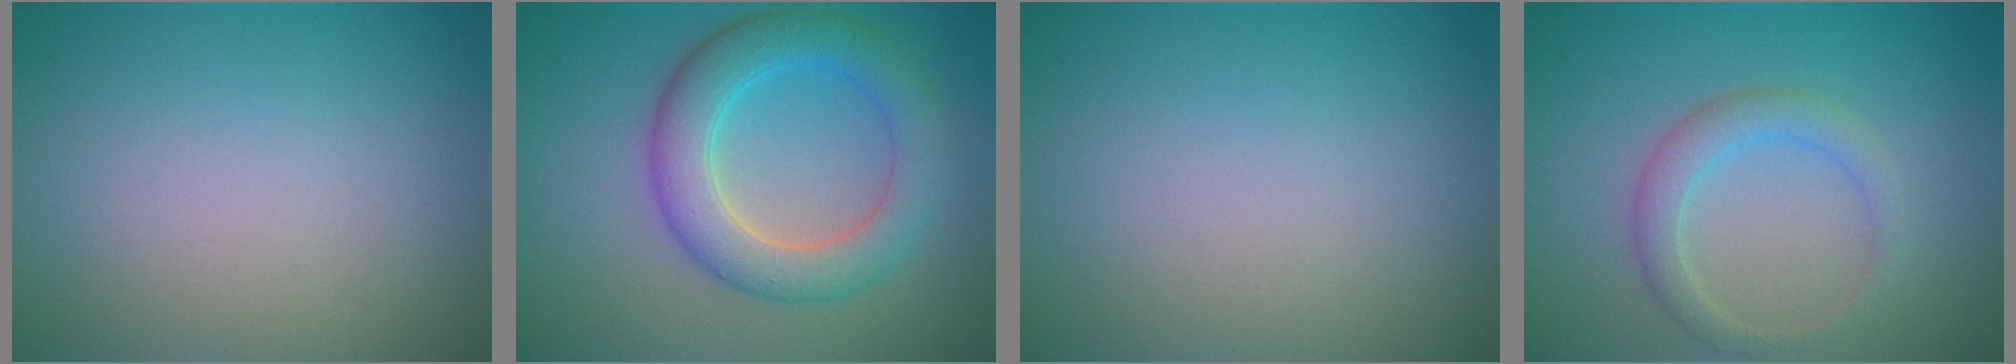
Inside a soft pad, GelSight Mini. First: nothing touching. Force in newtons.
{"total": 5.9, "press": 5.9, "slide": 0.1}
{"total": 0.0}
{"total": 2.5, "press": 2.5, "slide": 0.2}